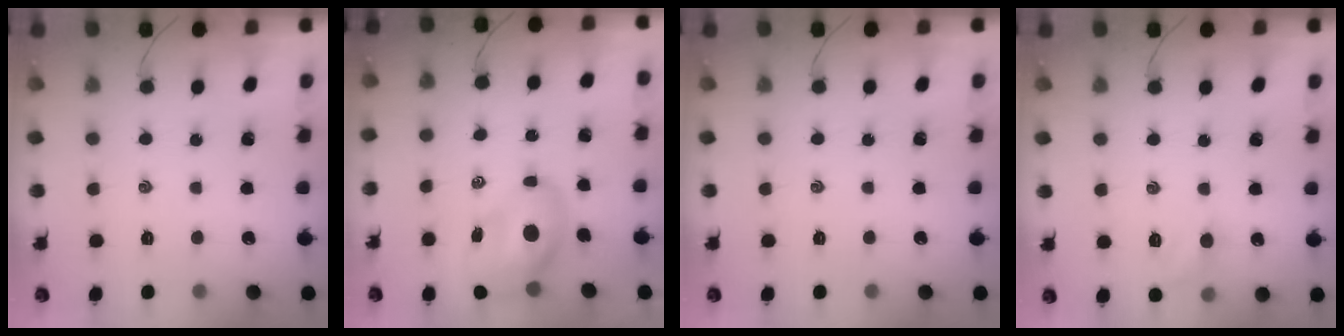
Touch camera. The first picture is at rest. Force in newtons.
{"total": 9.5, "press": 9.1, "slide": 2.6}
{"total": 0.0}
{"total": 5.3, "press": 4.9, "slide": 1.8}